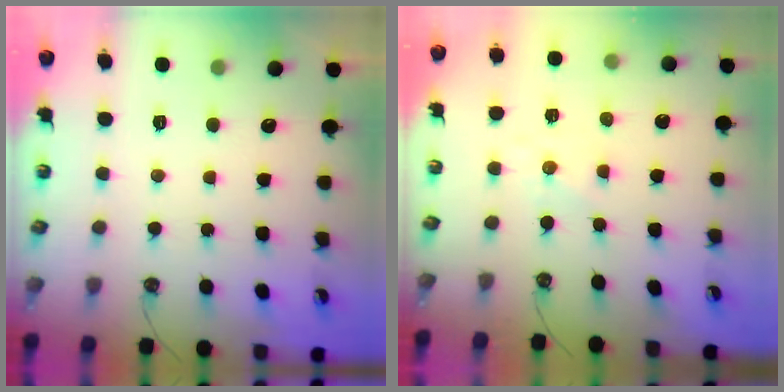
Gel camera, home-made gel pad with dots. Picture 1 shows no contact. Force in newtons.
{"total": 1.9, "press": 1.9, "slide": 0.5}